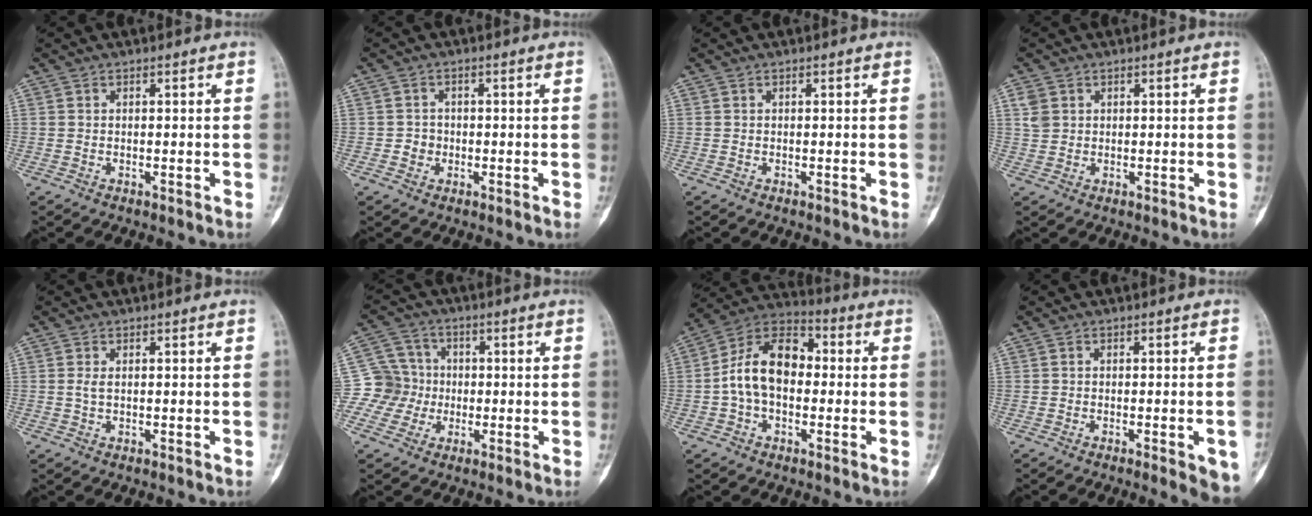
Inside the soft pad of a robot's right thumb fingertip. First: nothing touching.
{"total": 2.2, "force": [-0.5, 2.1, 0.5], "torque": [0.005, 0.009, -0.012]}
{"total": 0.0}
{"total": 2.8, "force": [1.1, 2.3, 1.2], "torque": [-0.019, 0.000, 0.027]}
{"total": 1.1, "force": [0.1, 0.5, 1.0], "torque": [-0.026, -0.001, 0.005]}
{"total": 8.7, "force": [-1.3, 8.4, 1.6], "torque": [0.001, 0.018, -0.033]}
{"total": 13.4, "force": [-0.3, 8.8, 10.1], "torque": [-0.167, 0.039, -0.018]}
{"total": 6.4, "force": [-2.9, 1.5, 5.5], "torque": [-0.054, 0.002, -0.034]}